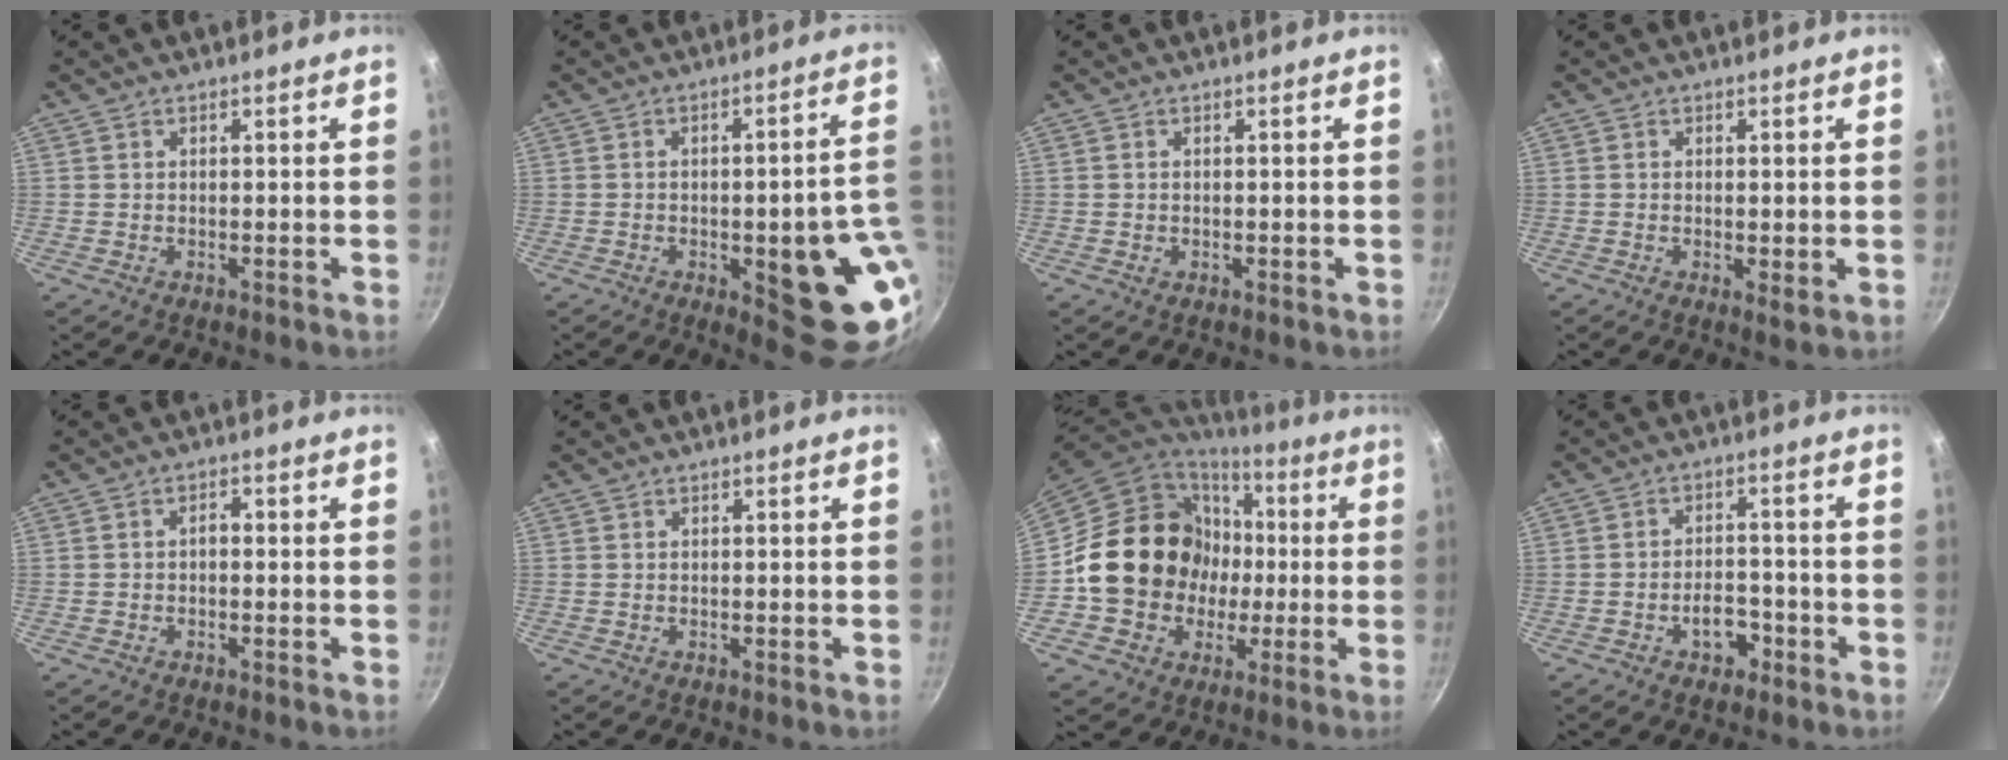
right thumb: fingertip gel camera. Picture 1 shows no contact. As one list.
[{"total": 18.7, "force": [-3.6, 6.6, 17.1], "torque": [-0.150, 0.009, -0.042]}, {"total": 0.0}, {"total": 2.0, "force": [-0.1, 0.7, 1.9], "torque": [-0.031, -0.008, -0.001]}, {"total": 1.7, "force": [-0.5, 1.1, 1.3], "torque": [-0.016, 0.012, -0.009]}, {"total": 0.0}, {"total": 19.3, "force": [-0.1, 17.6, 7.9], "torque": [-0.106, 0.030, 0.007]}, {"total": 5.5, "force": [-2.7, 3.4, 3.4], "torque": [-0.029, 0.024, -0.043]}]